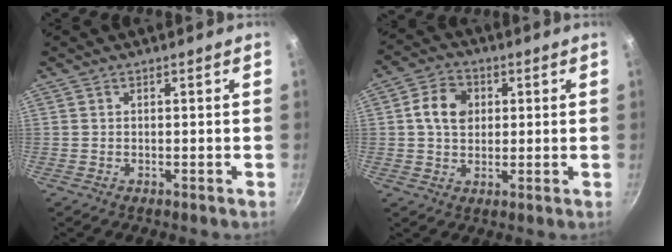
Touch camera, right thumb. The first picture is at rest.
{"total": 7.5, "force": [1.5, 5.8, 4.5], "torque": [-0.062, 0.008, 0.017]}